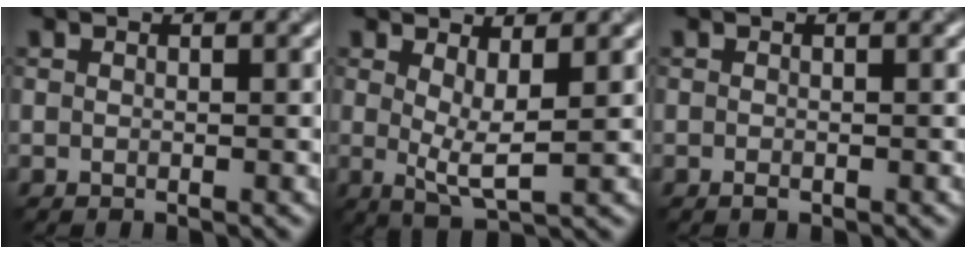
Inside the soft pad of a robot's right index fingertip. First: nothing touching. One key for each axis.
{"total": 3.2, "fx": 0.9, "fy": 0.8, "fz": 2.9, "tx": -0.052, "ty": -0.014, "tz": 0.018}
{"total": 0.6, "fx": -0.4, "fy": 0.2, "fz": 0.5, "tx": -0.009, "ty": -0.002, "tz": -0.005}